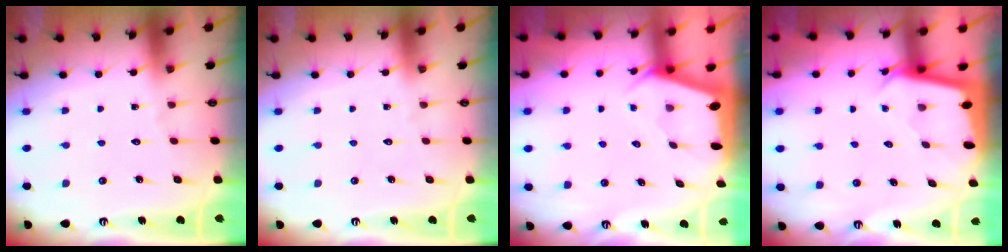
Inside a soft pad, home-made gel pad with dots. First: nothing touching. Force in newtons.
{"total": 0.0}
{"total": 1.9, "press": 1.8, "slide": 0.3}
{"total": 2.0, "press": 2.0, "slide": 0.0}